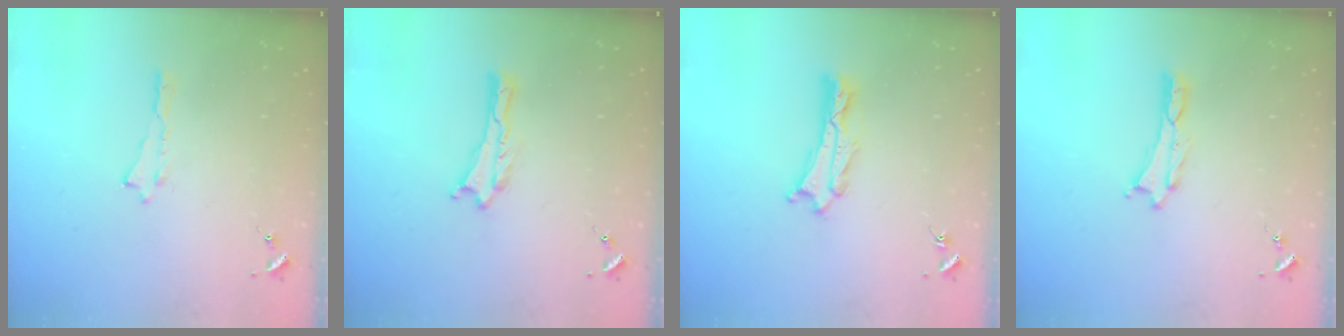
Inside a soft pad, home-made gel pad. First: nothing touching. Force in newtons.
{"total": 0.0}
{"total": 1.1, "press": 1.1, "slide": 0.2}
{"total": 0.0}